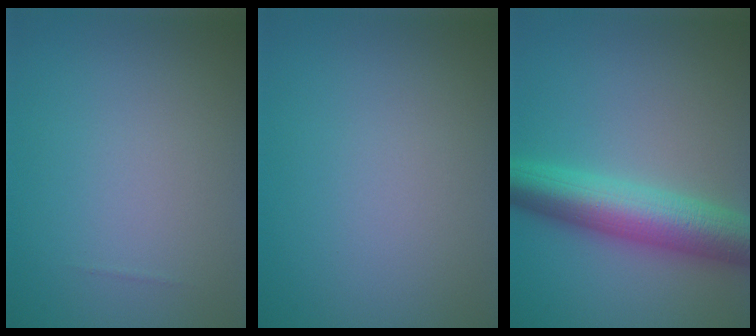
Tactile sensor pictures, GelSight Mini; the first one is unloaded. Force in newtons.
{"total": 0.0}
{"total": 7.4, "press": 7.4, "slide": 0.0}